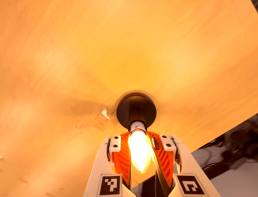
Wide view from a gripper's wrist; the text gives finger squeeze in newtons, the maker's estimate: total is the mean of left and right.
{"total": 27.8, "left": 30.6, "right": 24.9}